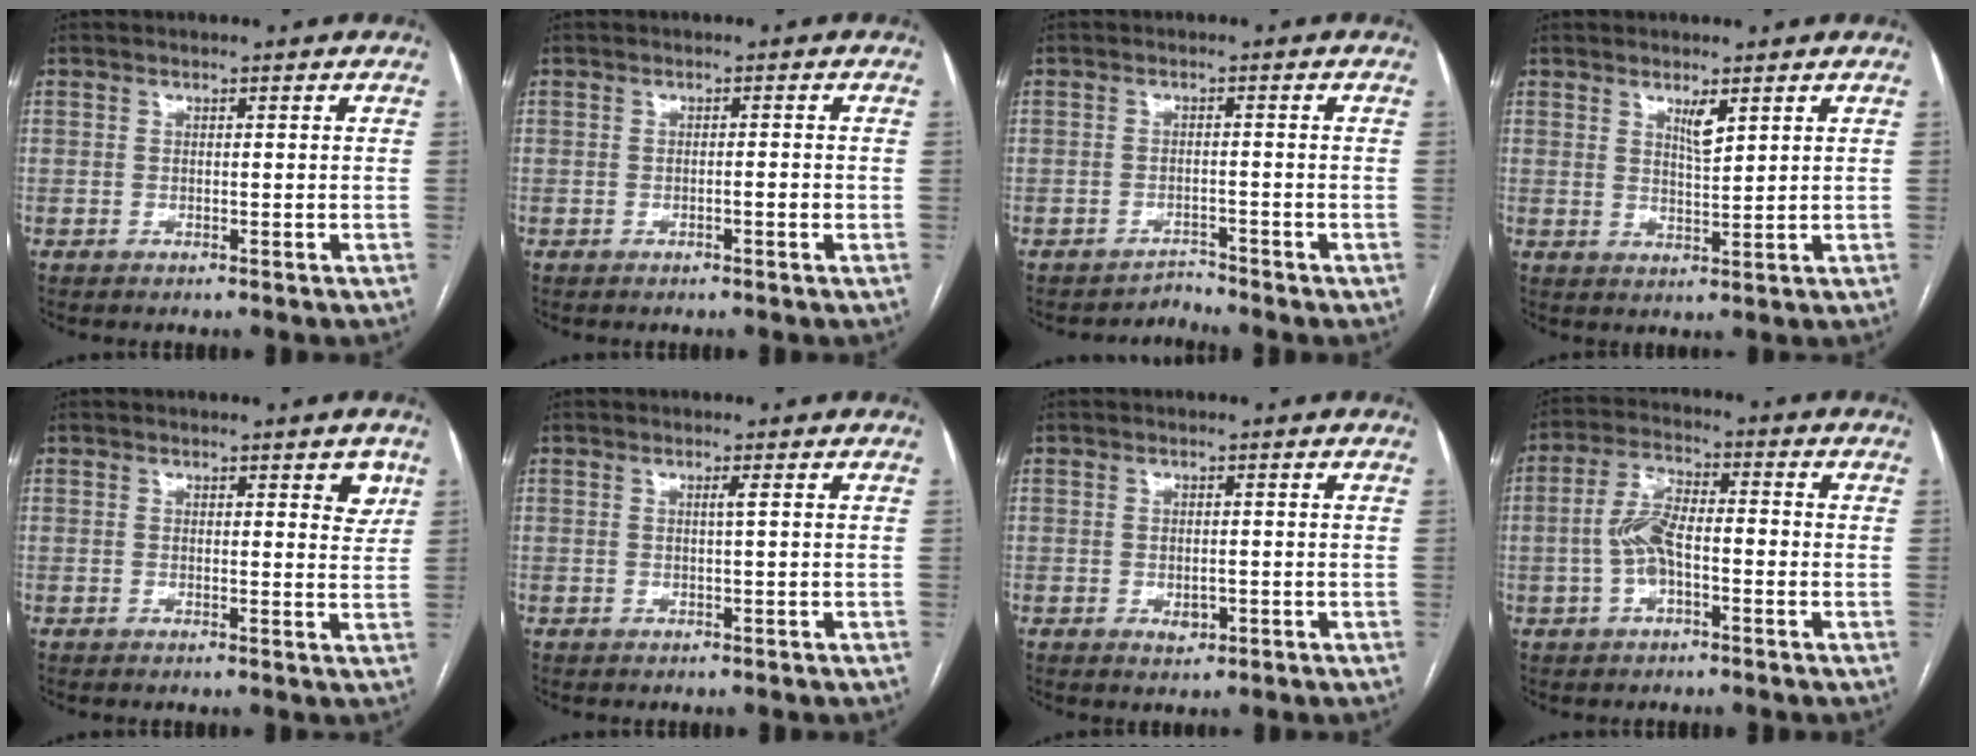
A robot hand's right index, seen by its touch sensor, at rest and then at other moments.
{"total": 1.1, "force": [-0.4, 0.2, 1.0], "torque": [-0.016, 0.002, -0.007]}
{"total": 2.1, "force": [-1.8, -0.1, -1.0], "torque": [0.021, -0.006, -0.026]}
{"total": 3.0, "force": [1.8, 0.5, 2.3], "torque": [-0.044, -0.006, 0.035]}
{"total": 3.3, "force": [1.7, 1.1, 2.6], "torque": [-0.023, -0.005, 0.016]}
{"total": 0.7, "force": [0.2, -0.3, 0.7], "torque": [-0.015, -0.002, 0.006]}
{"total": 2.0, "force": [-0.6, 1.3, 1.4], "torque": [-0.021, 0.000, -0.002]}
{"total": 6.9, "force": [-1.4, 2.9, 6.2], "torque": [-0.135, 0.021, -0.028]}